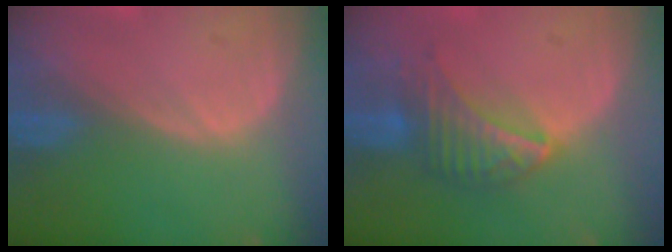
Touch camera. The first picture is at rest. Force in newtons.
{"total": 6.5, "press": 6.4, "slide": 1.1}